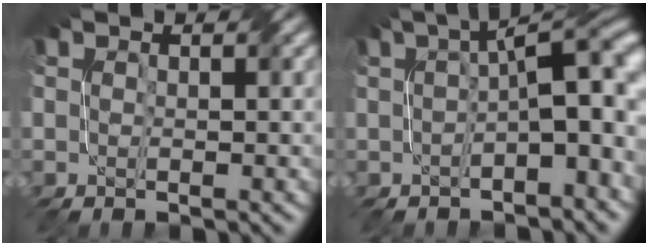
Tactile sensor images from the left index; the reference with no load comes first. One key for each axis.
{"total": 7.6, "fx": 0.0, "fy": 2.4, "fz": 7.2, "tx": -0.085, "ty": 0.020, "tz": 0.000}